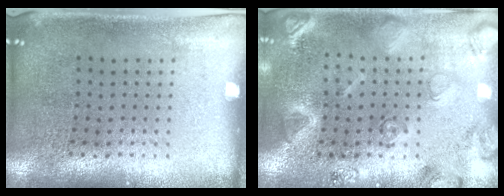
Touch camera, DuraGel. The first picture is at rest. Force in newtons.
{"total": 2.5, "press": 2.5, "slide": 0.1}